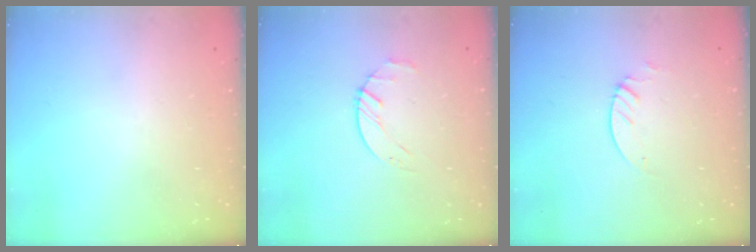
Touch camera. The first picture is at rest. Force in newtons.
{"total": 2.7, "press": 2.6, "slide": 0.3}
{"total": 2.3, "press": 2.3, "slide": 0.2}